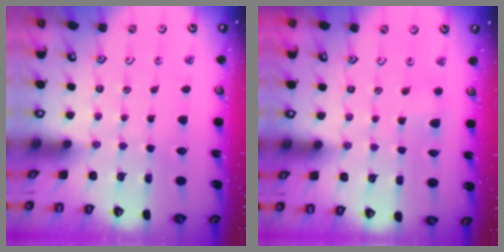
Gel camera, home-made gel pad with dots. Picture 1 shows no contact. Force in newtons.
{"total": 2.8, "press": 2.7, "slide": 0.4}